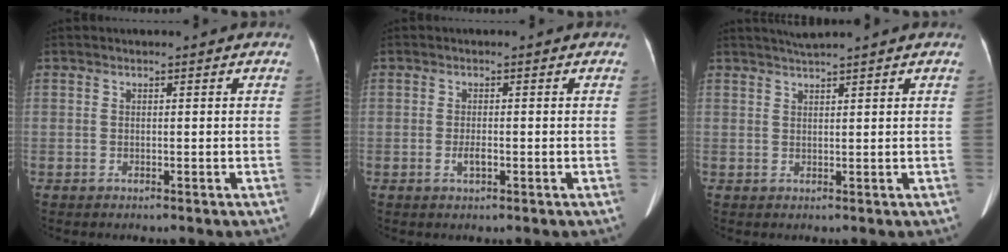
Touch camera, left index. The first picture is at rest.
{"total": 1.7, "force": [-0.6, 0.5, 1.4], "torque": [-0.030, 0.000, -0.008]}
{"total": 2.8, "force": [2.4, -0.8, 1.1], "torque": [-0.014, 0.015, 0.047]}